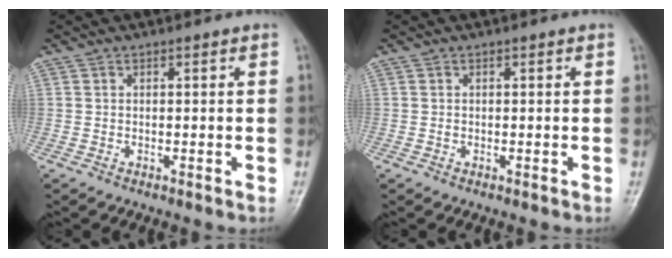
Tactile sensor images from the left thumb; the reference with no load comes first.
{"total": 0.6, "force": [0.0, 0.5, 0.3], "torque": [0.000, 0.002, -0.001]}